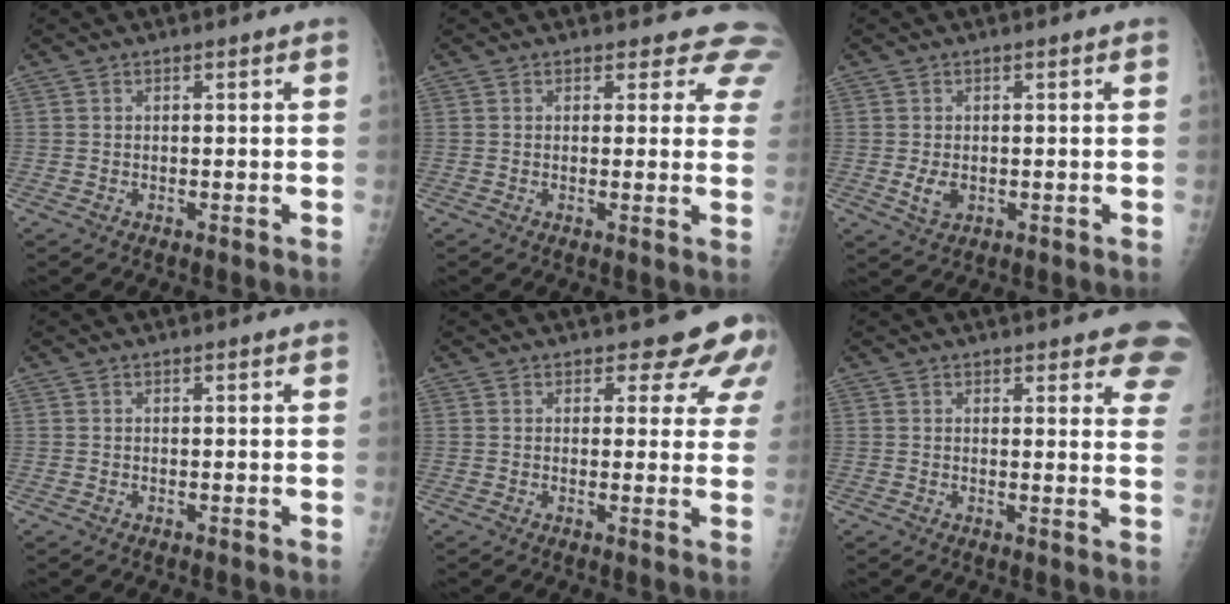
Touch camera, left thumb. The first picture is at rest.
{"total": 6.9, "force": [6.1, 3.1, 1.0], "torque": [0.039, -0.023, 0.041]}
{"total": 2.7, "force": [-0.4, 1.8, 1.9], "torque": [-0.025, -0.004, -0.003]}
{"total": 0.0}
{"total": 7.8, "force": [5.7, 3.5, 4.0], "torque": [-0.009, -0.029, 0.053]}
{"total": 11.3, "force": [8.4, 3.2, 6.8], "torque": [-0.047, -0.031, 0.077]}